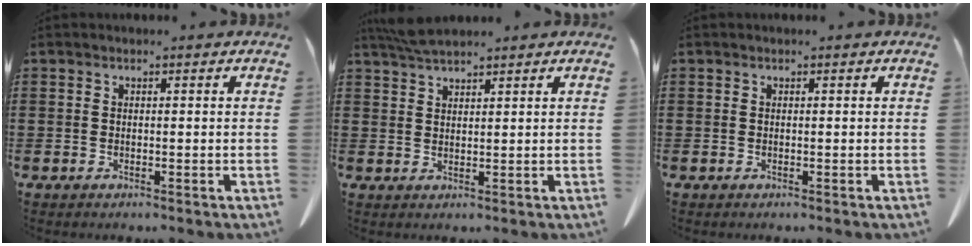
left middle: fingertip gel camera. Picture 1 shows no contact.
{"total": 3.3, "force": [2.9, 0.4, 1.5], "torque": [-0.038, -0.002, 0.056]}
{"total": 0.0}